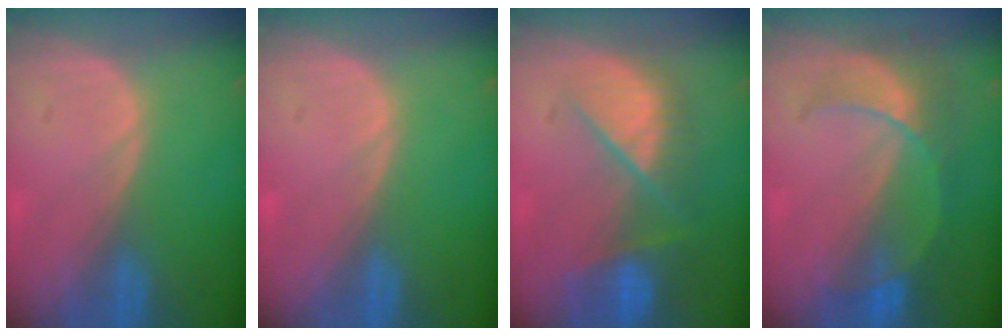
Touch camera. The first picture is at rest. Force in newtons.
{"total": 0.0}
{"total": 9.6, "press": 8.2, "slide": 5.0}
{"total": 7.8, "press": 6.9, "slide": 3.7}